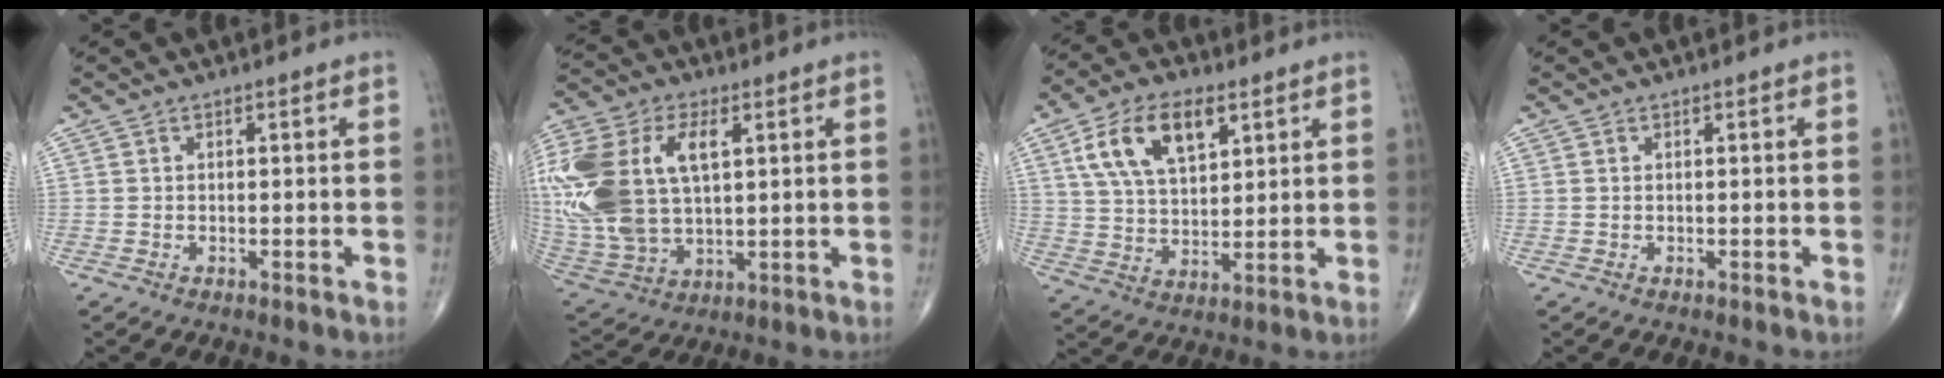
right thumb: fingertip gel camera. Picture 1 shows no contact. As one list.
[{"total": 25.0, "force": [5.3, 14.4, 19.7], "torque": [-0.458, 0.007, 0.105]}, {"total": 13.2, "force": [5.8, 6.9, 9.7], "torque": [-0.165, -0.009, 0.109]}, {"total": 0.0}]